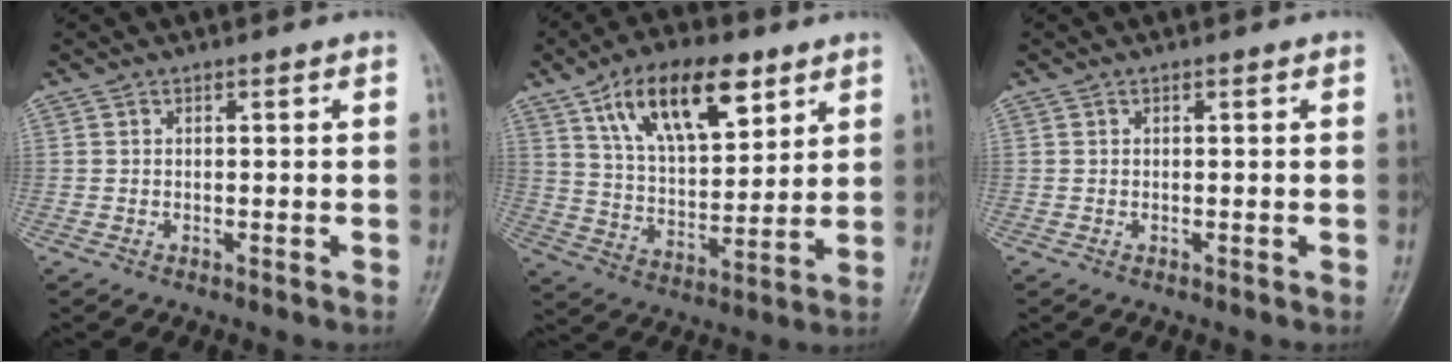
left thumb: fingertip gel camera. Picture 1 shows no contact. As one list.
[{"total": 17.3, "force": [9.2, 8.1, 12.1], "torque": [-0.168, -0.035, 0.166]}, {"total": 0.0}]